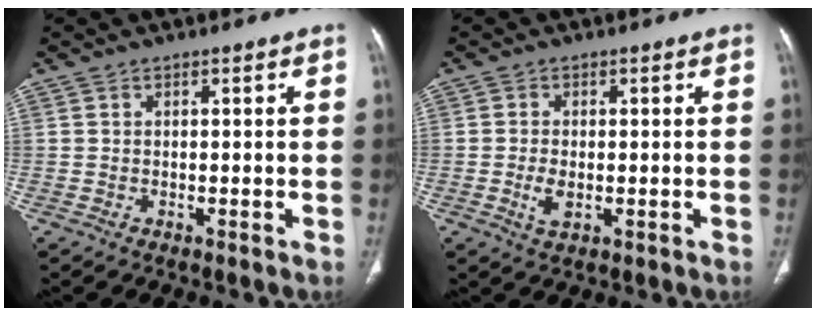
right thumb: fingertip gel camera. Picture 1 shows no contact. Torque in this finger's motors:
{"motor_torque": [-0.29, 0.18, 0.28, 0.28, 0.12]}